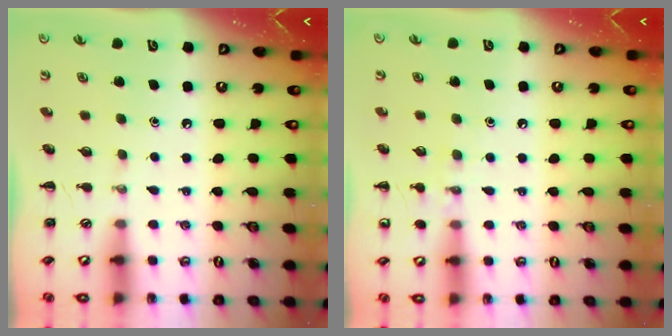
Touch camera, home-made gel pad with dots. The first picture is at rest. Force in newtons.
{"total": 6.7, "press": 6.6, "slide": 1.6}